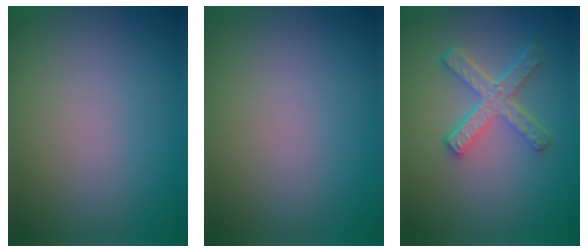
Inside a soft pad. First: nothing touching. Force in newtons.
{"total": 0.0}
{"total": 4.5, "press": 3.2, "slide": 3.1}